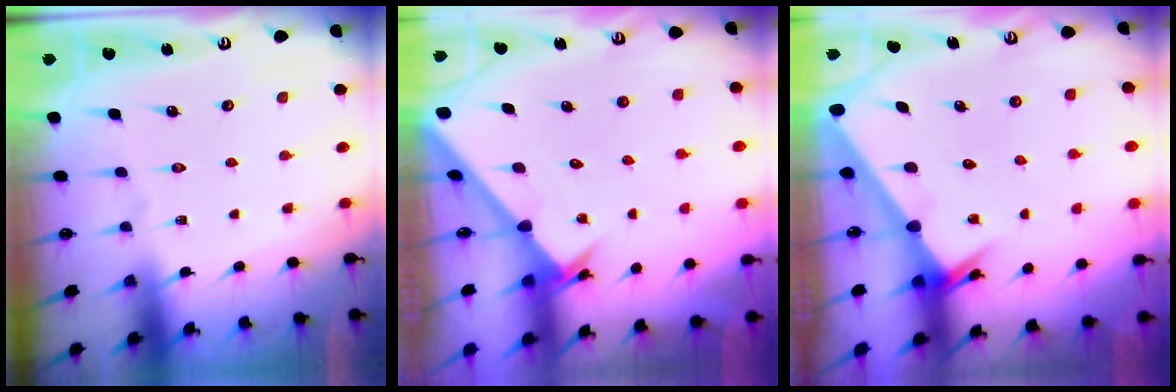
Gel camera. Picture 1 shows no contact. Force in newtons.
{"total": 2.5, "press": 2.5, "slide": 0.2}
{"total": 2.5, "press": 2.5, "slide": 0.1}